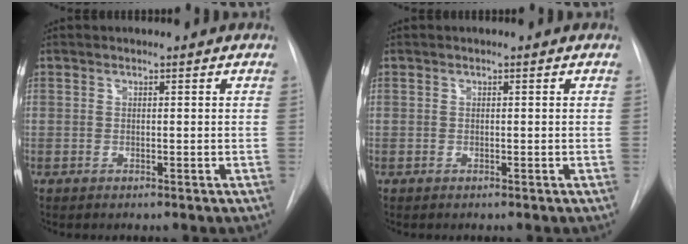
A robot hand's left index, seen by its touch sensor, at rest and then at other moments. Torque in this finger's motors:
{"motor_torque": [0.00, 0.00, 0.00, 0.00]}